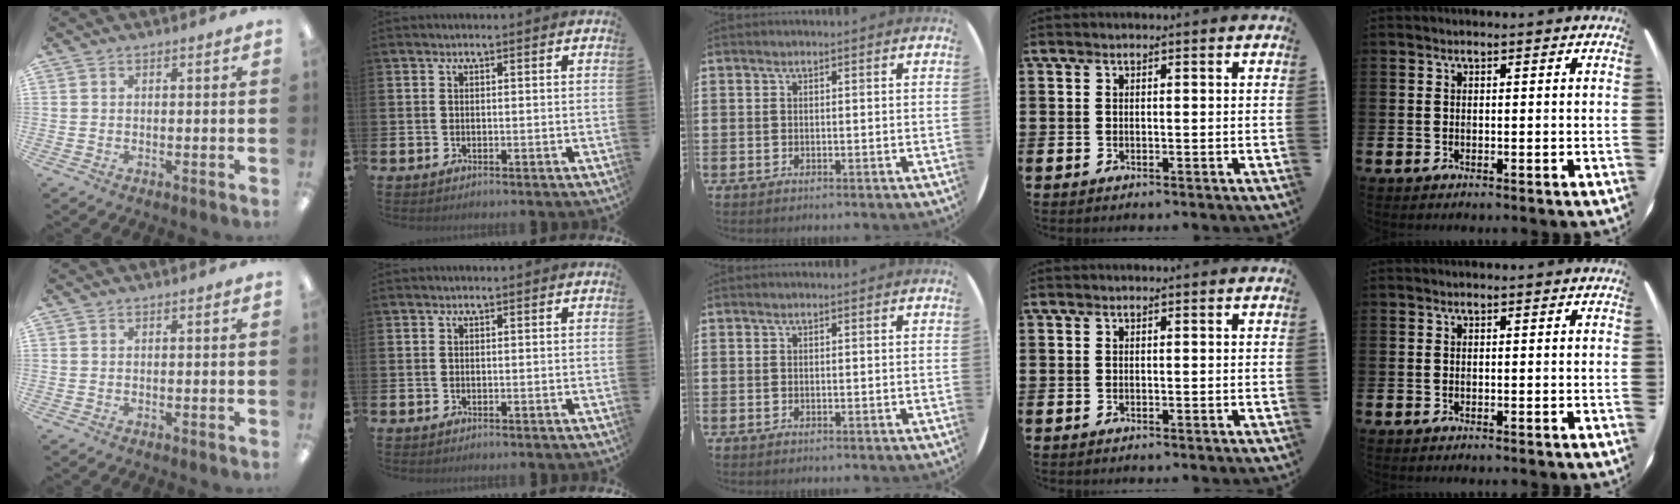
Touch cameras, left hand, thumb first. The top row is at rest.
{}